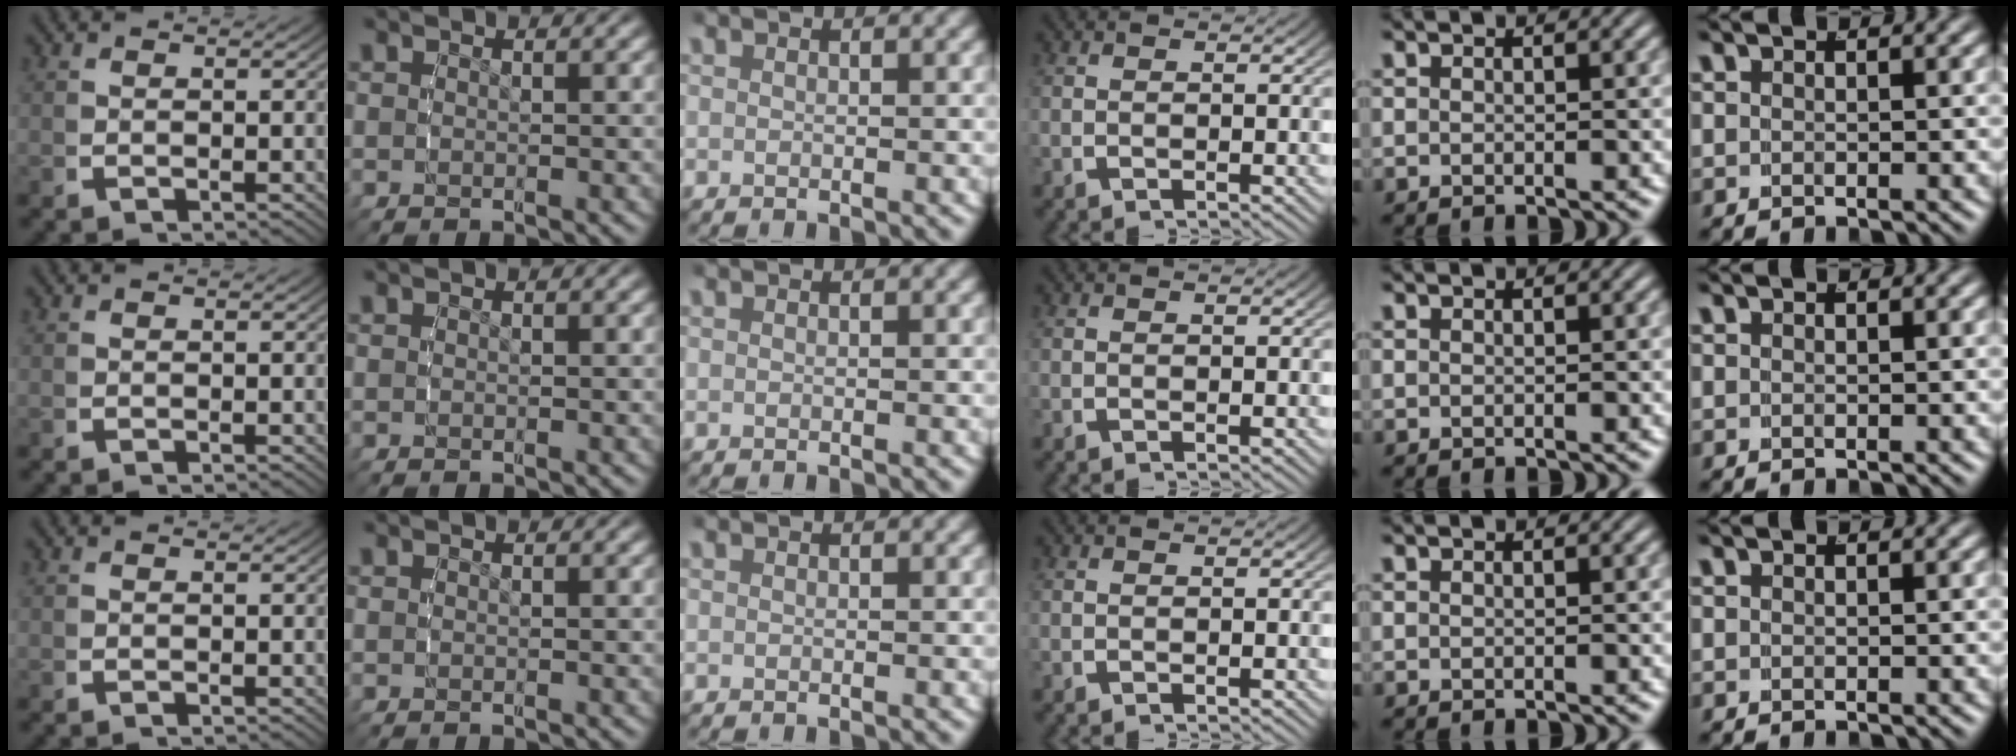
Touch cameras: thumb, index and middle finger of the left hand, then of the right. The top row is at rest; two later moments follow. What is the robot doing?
{"motion": "reach", "object": "paper"}